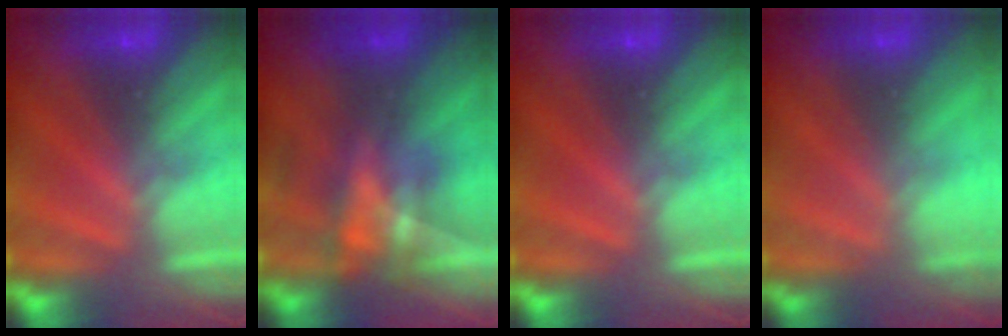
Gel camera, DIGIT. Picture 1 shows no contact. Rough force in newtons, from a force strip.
{"total": 4.5}
{"total": 0.0}
{"total": 2.4}